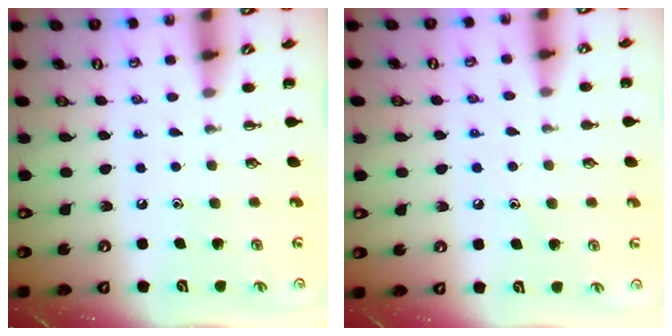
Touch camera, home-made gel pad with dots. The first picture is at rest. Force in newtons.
{"total": 6.7, "press": 6.3, "slide": 2.1}